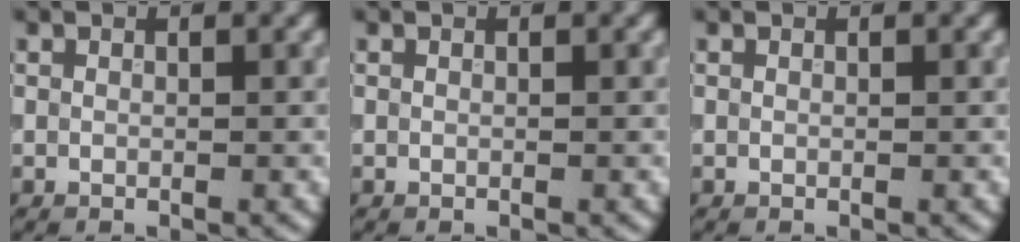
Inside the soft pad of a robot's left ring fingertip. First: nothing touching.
{"total": 0.0}
{"total": 0.0}